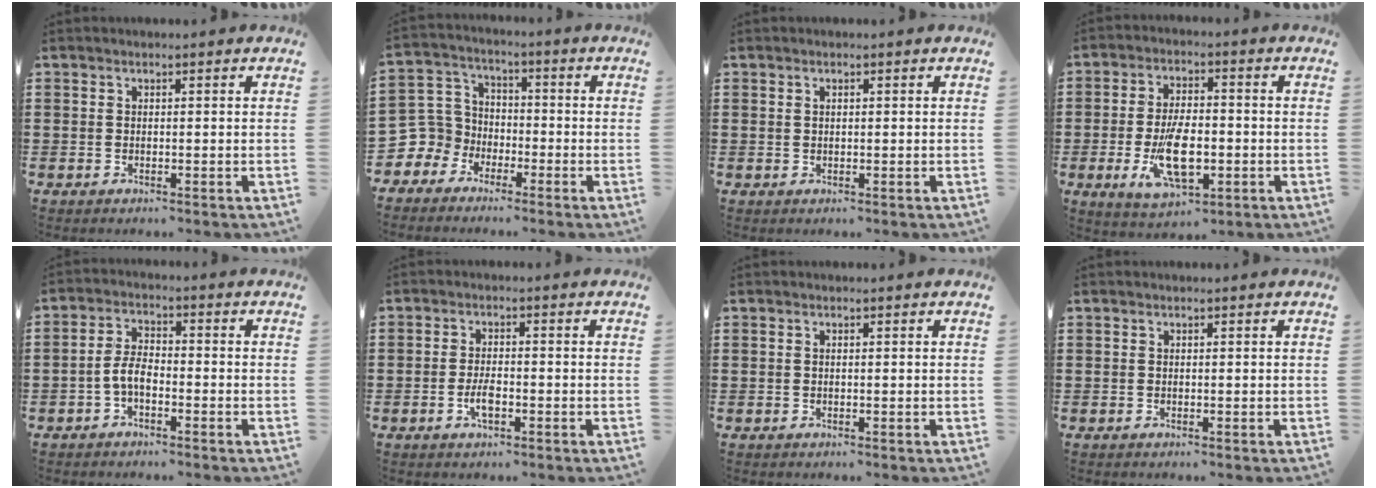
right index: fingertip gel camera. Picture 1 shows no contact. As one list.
[{"total": 5.8, "force": [-2.4, 5.2, 0.3], "torque": [-0.056, -0.002, -0.056]}, {"total": 0.6, "force": [0.4, 0.3, 0.4], "torque": [-0.007, 0.001, 0.007]}, {"total": 9.7, "force": [-2.4, 4.4, 8.3], "torque": [-0.170, -0.011, -0.044]}, {"total": 4.1, "force": [-1.7, 1.9, 3.2], "torque": [-0.079, 0.000, -0.038]}, {"total": 3.2, "force": [-1.2, 1.3, 2.7], "torque": [-0.063, -0.002, -0.025]}, {"total": 0.0}, {"total": 0.0}]